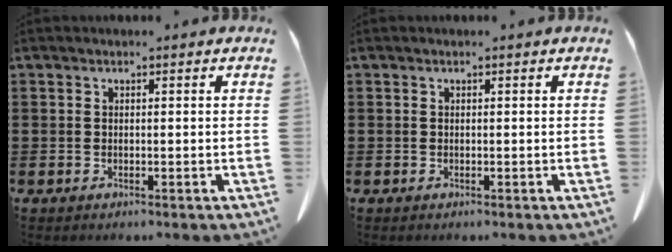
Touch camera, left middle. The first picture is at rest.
{"total": 0.0}